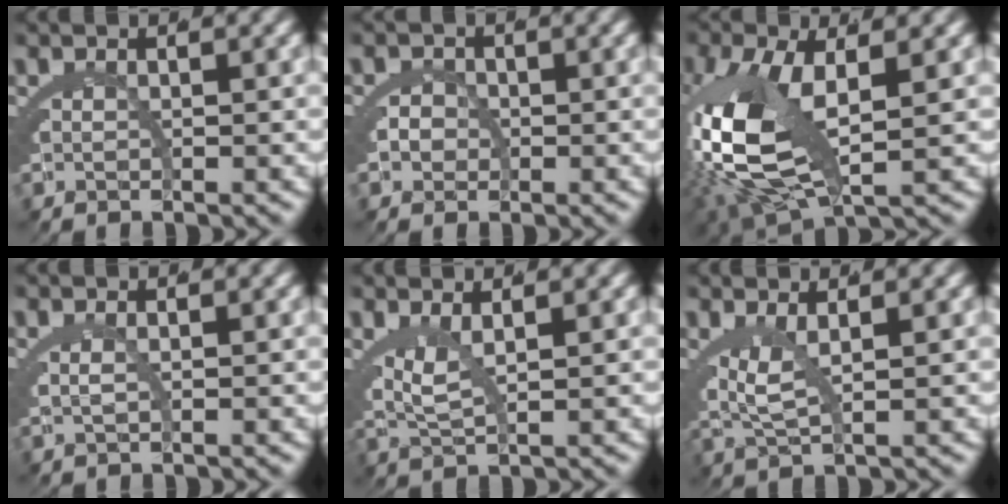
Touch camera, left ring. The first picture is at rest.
{"total": 2.9, "force": [-0.9, 2.7, 0.6], "torque": [-0.028, -0.011, -0.018]}
{"total": 10.5, "force": [-1.5, 5.7, 8.7], "torque": [-0.211, -0.040, 0.001]}
{"total": 1.0, "force": [0.1, 0.5, 0.8], "torque": [-0.024, -0.004, 0.004]}
{"total": 3.4, "force": [0.9, 2.2, 2.4], "torque": [-0.069, -0.014, 0.022]}
{"total": 3.4, "force": [0.5, 2.1, 2.7], "torque": [-0.072, -0.013, 0.016]}